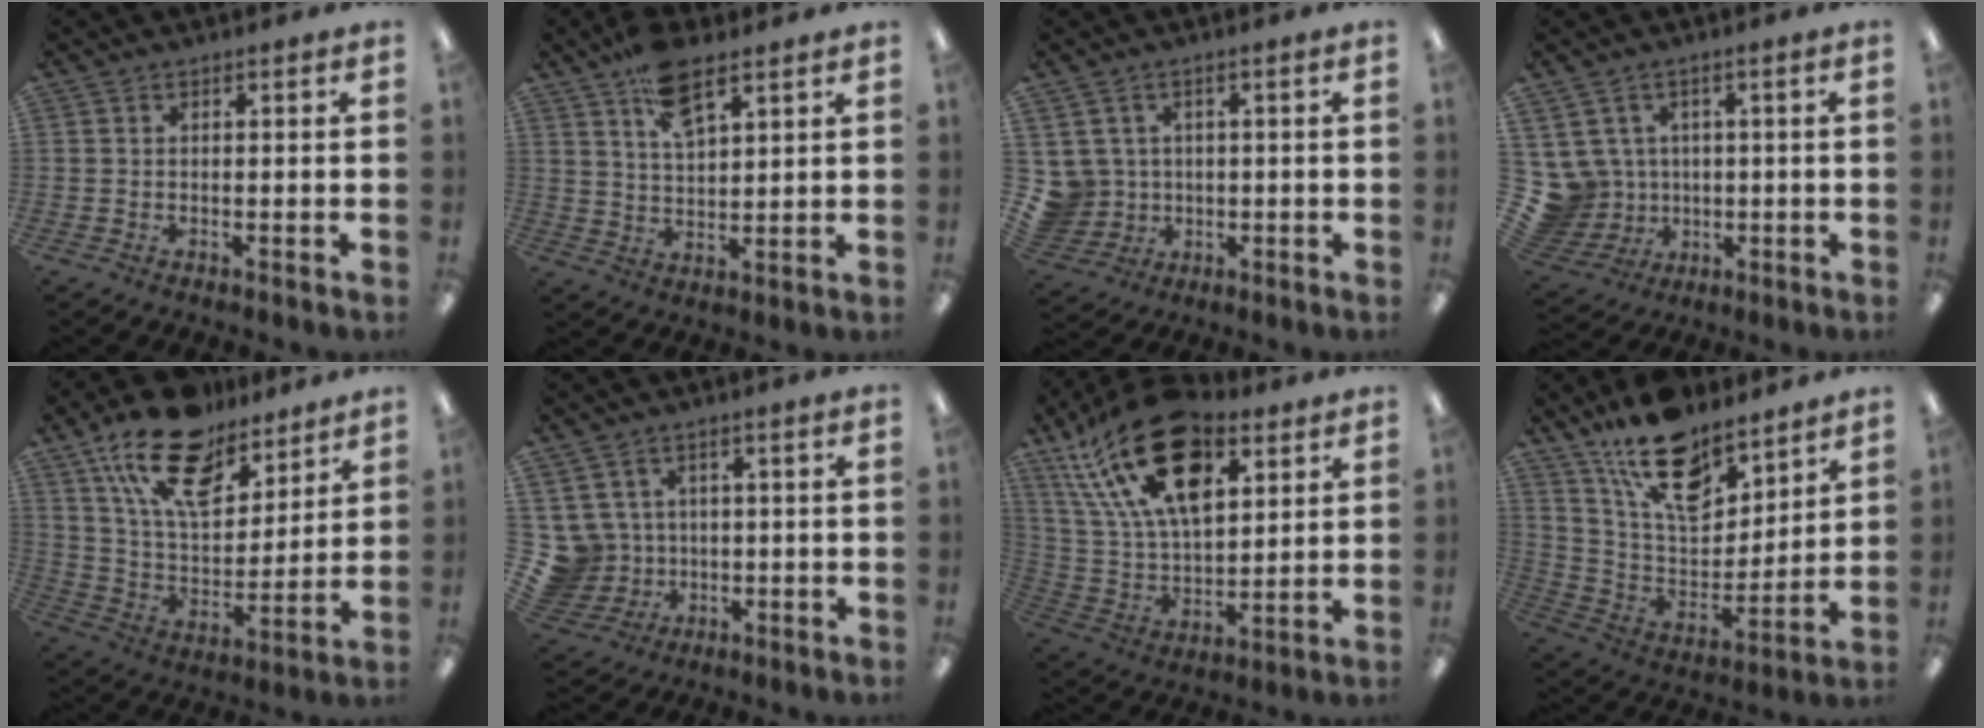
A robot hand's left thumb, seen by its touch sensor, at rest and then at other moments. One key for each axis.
{"total": 9.9, "fx": 6.6, "fy": 4.1, "fz": 6.2, "tx": -0.095, "ty": -0.032, "tz": 0.115}
{"total": 6.1, "fx": 1.1, "fy": 5.9, "fz": 0.7, "tx": -0.040, "ty": -0.001, "tz": 0.028}
{"total": 9.0, "fx": 0.9, "fy": 8.8, "fz": 2.0, "tx": -0.090, "ty": -0.006, "tz": 0.028}
{"total": 19.4, "fx": 13.2, "fy": 9.7, "fz": 10.5, "tx": -0.187, "ty": -0.066, "tz": 0.236}
{"total": 7.5, "fx": 1.0, "fy": 7.3, "fz": 1.2, "tx": -0.061, "ty": -0.003, "tz": 0.030}
{"total": 24.6, "fx": 12.2, "fy": 13.6, "fz": 16.5, "tx": -0.317, "ty": -0.054, "tz": 0.214}
{"total": 18.3, "fx": 12.7, "fy": 9.3, "fz": 9.4, "tx": -0.167, "ty": -0.074, "tz": 0.228}